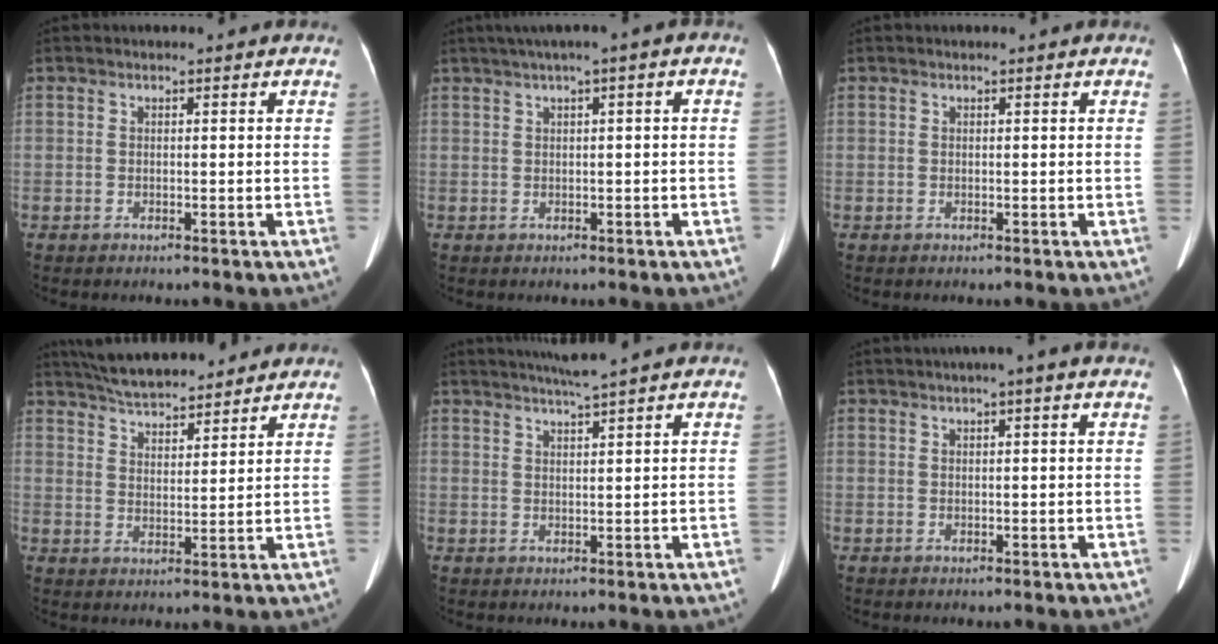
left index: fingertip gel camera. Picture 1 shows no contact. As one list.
[{"total": 3.5, "force": [0.2, 0.0, 3.5], "torque": [-0.056, 0.020, 0.005]}, {"total": 0.0}, {"total": 10.8, "force": [9.8, 2.4, 3.9], "torque": [-0.066, 0.022, 0.159]}, {"total": 4.4, "force": [3.6, -1.4, 2.0], "torque": [-0.034, 0.004, 0.067]}, {"total": 1.9, "force": [0.5, -0.5, 1.7], "torque": [-0.025, 0.012, 0.003]}]